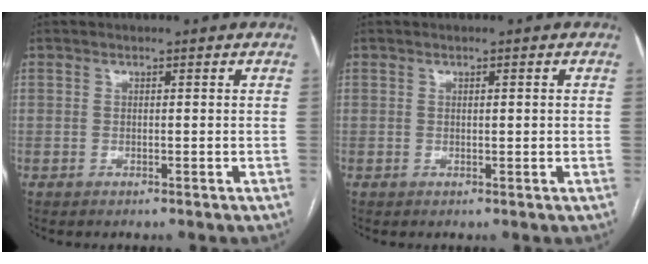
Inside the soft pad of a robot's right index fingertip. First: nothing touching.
{"total": 0.9, "force": [0.2, 0.1, 0.9], "torque": [-0.016, 0.002, 0.003]}